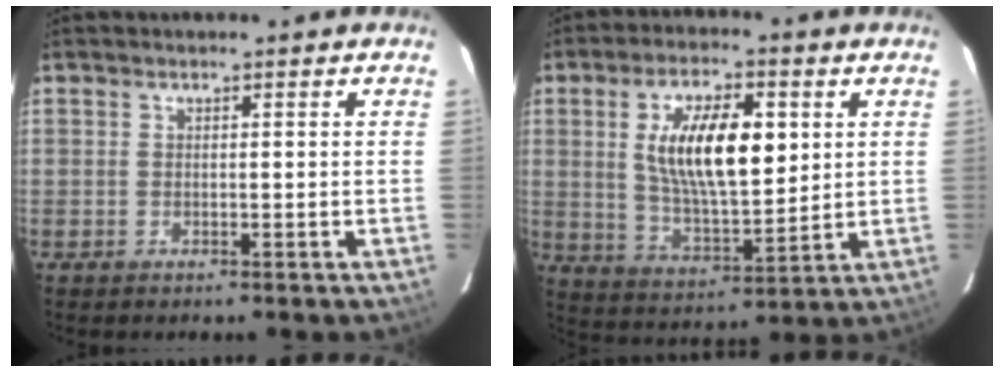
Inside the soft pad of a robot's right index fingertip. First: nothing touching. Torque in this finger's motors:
{"motor_torque": [0.59, 0.12, 0.60, 0.21]}